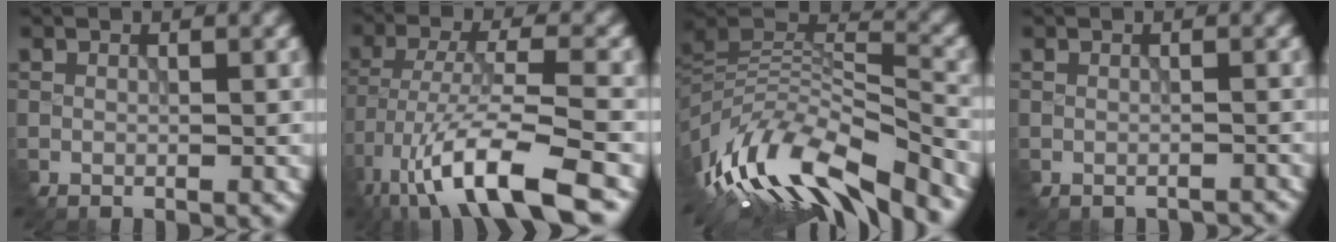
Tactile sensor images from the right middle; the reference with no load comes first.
{"total": 10.5, "force": [-6.6, 2.6, 7.7], "torque": [-0.147, 0.000, -0.114]}
{"total": 11.6, "force": [-6.7, 3.8, 8.7], "torque": [-0.179, 0.020, -0.110]}
{"total": 1.4, "force": [-1.4, 0.1, 0.3], "torque": [0.000, -0.003, -0.022]}